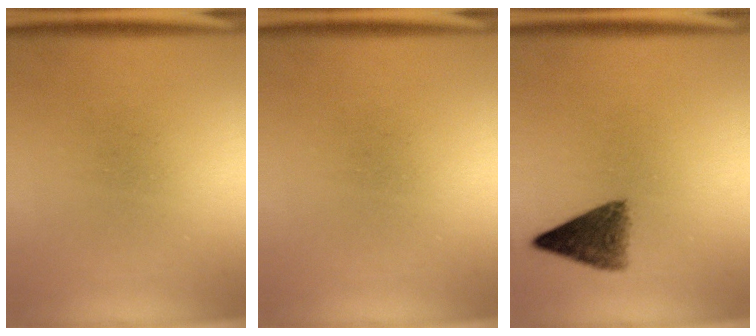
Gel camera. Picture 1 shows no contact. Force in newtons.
{"total": 0.0}
{"total": 5.4}